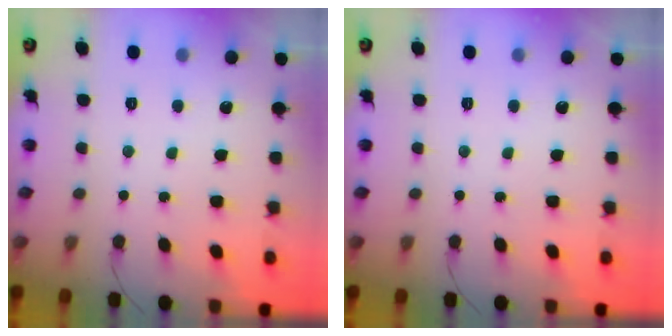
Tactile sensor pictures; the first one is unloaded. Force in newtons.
{"total": 0.0}